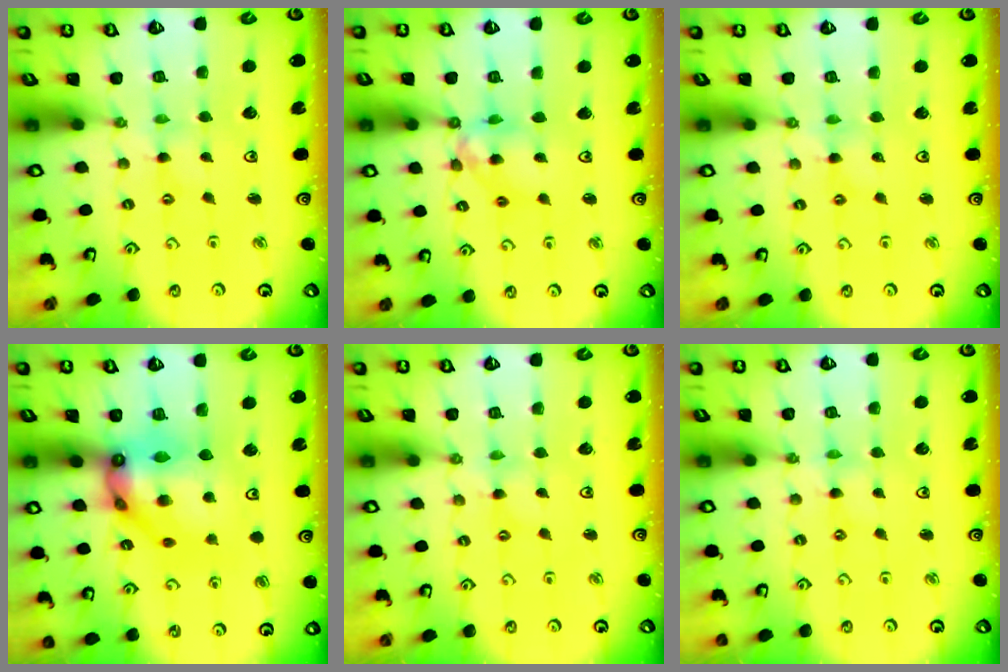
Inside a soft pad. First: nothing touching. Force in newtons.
{"total": 10.9, "press": 10.8, "slide": 1.2}
{"total": 1.1, "press": 1.1, "slide": 0.2}
{"total": 14.9, "press": 14.8, "slide": 1.3}
{"total": 0.0}
{"total": 0.0}